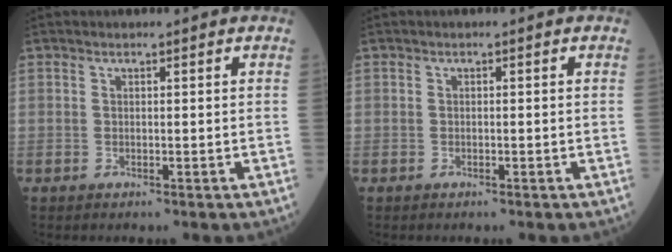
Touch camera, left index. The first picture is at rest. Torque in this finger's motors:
{"motor_torque": [0.00, 0.00, 0.01, 0.00]}